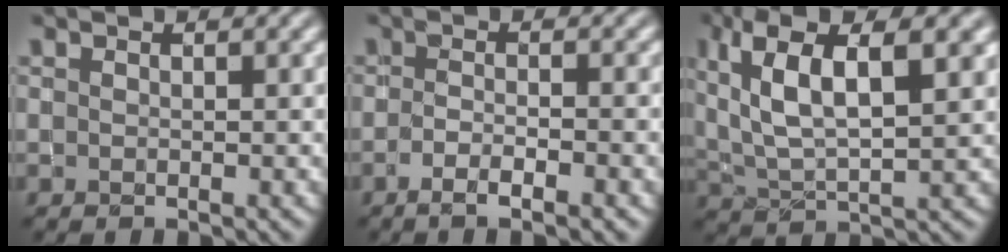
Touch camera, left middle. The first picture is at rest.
{"total": 3.1, "force": [-1.7, 0.7, 2.5], "torque": [-0.041, 0.001, -0.030]}
{"total": 9.0, "force": [3.6, 3.5, 7.5], "torque": [-0.149, 0.013, 0.065]}